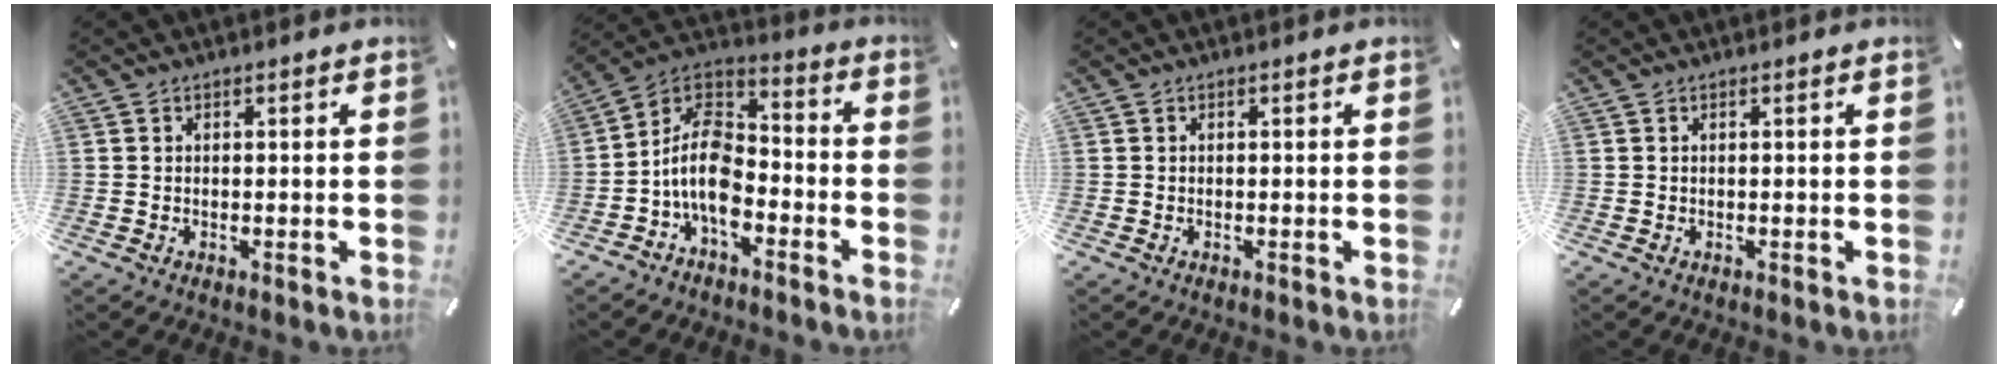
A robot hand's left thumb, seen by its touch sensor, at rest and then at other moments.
{"total": 12.4, "force": [-5.7, 7.6, 7.9], "torque": [-0.174, 0.020, -0.110]}
{"total": 0.0}
{"total": 0.0}